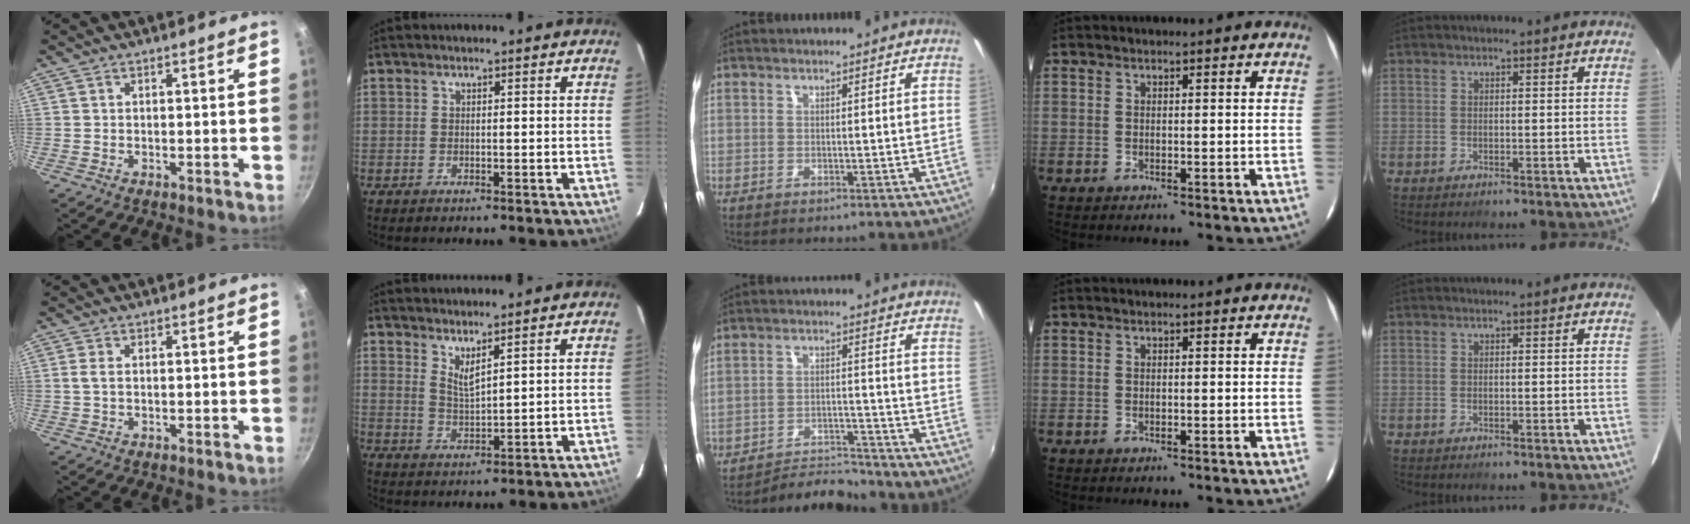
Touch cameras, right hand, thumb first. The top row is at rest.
{"thumb": {"total": 2.0, "force": [0.3, 1.2, 1.7], "torque": [-0.035, 0.001, 0.004]}, "index": {"total": 3.6, "force": [2.9, 0.2, 2.2], "torque": [-0.040, -0.010, 0.050]}, "middle": {"total": 6.9, "force": [-6.9, 0.5, 0.3], "torque": [-0.026, 0.009, -0.114]}}